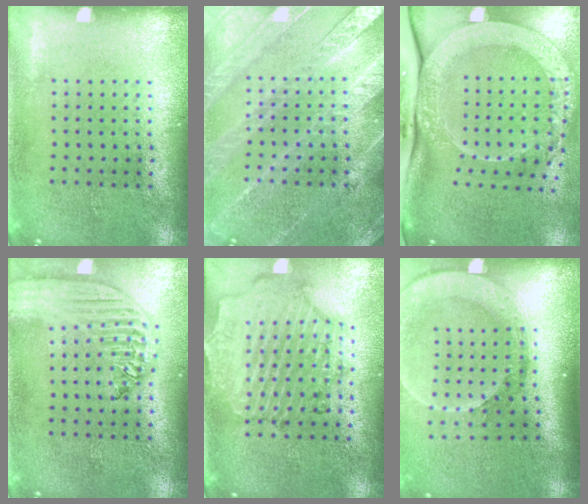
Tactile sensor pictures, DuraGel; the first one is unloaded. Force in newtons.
{"total": 4.6, "press": 4.6, "slide": 0.7}
{"total": 3.3, "press": 2.4, "slide": 2.3}
{"total": 2.4, "press": 2.1, "slide": 1.2}
{"total": 1.5, "press": 1.5, "slide": 0.3}
{"total": 2.6, "press": 2.0, "slide": 1.7}